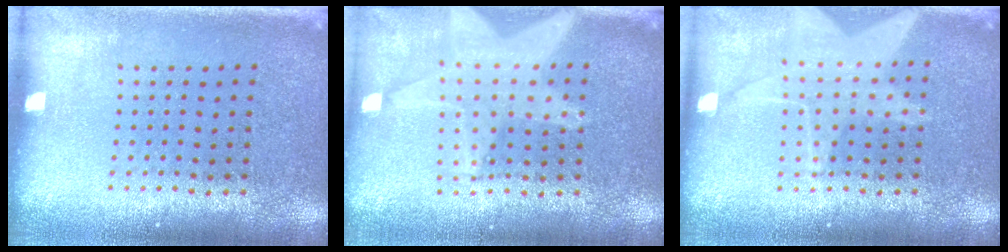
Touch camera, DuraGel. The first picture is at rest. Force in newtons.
{"total": 2.1, "press": 1.7, "slide": 1.2}
{"total": 1.5, "press": 1.3, "slide": 0.6}